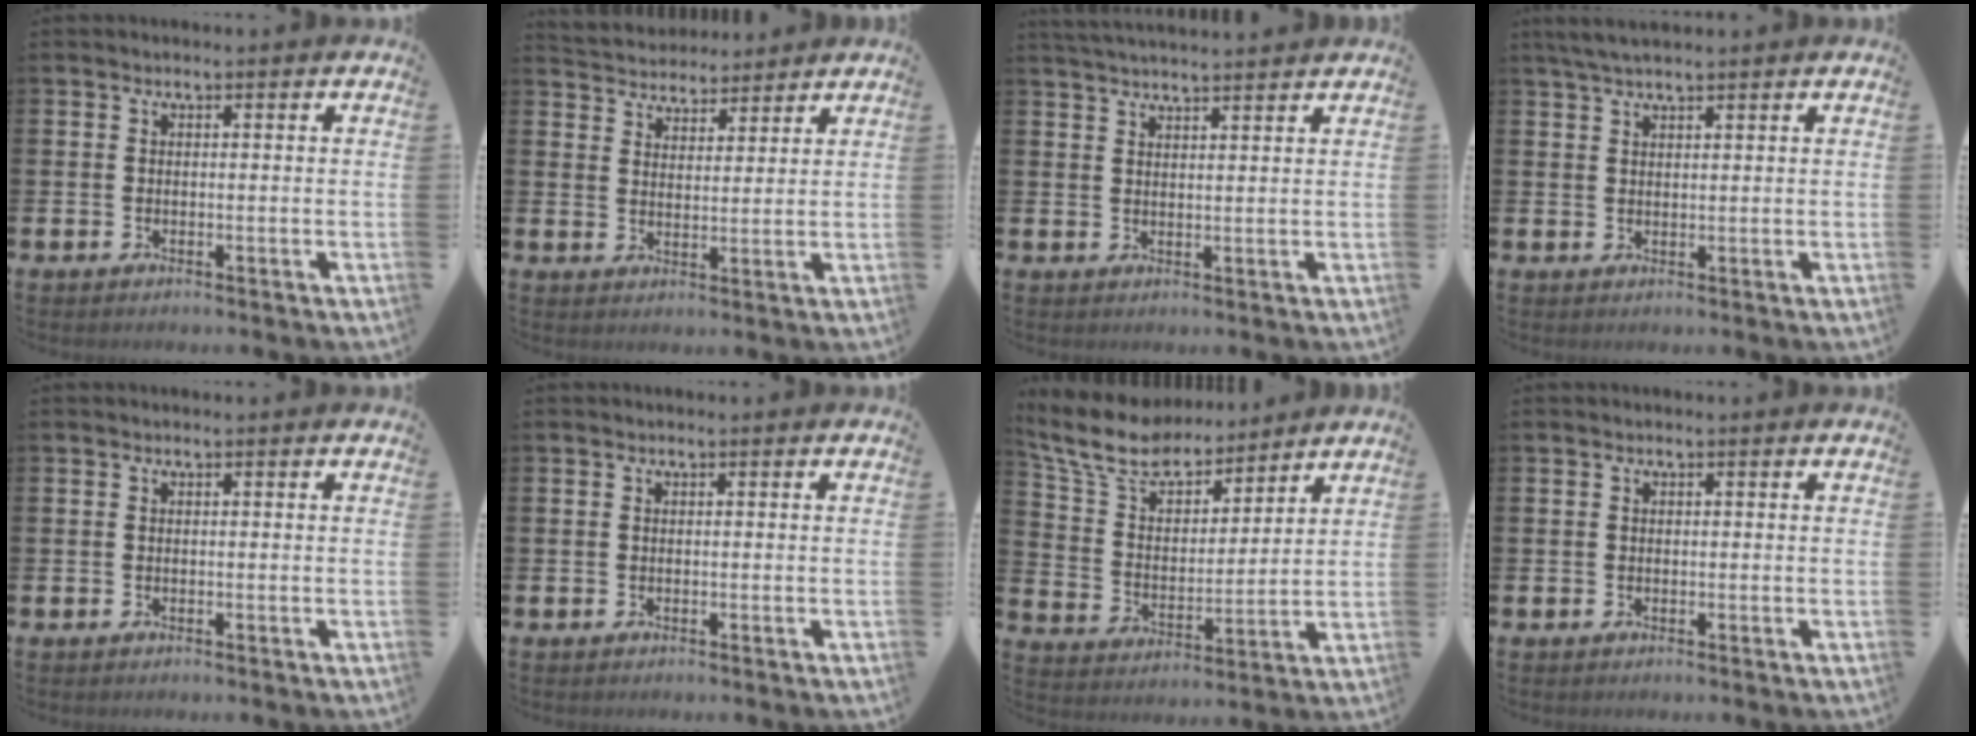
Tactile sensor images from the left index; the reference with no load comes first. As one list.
[{"total": 4.2, "force": [4.1, 1.1, -0.7], "torque": [-0.004, -0.025, 0.072]}, {"total": 3.1, "force": [3.1, -0.1, 0.2], "torque": [-0.007, -0.014, 0.057]}, {"total": 3.2, "force": [2.7, 0.6, 1.5], "torque": [-0.028, -0.004, 0.048]}, {"total": 0.0}, {"total": 0.0}, {"total": 10.0, "force": [8.9, 3.3, 3.2], "torque": [-0.104, -0.051, 0.161]}, {"total": 0.0}]